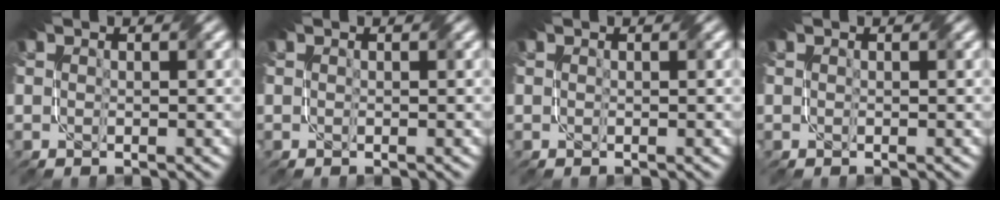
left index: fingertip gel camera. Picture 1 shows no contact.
{"total": 0.0}
{"total": 0.0}
{"total": 0.0}